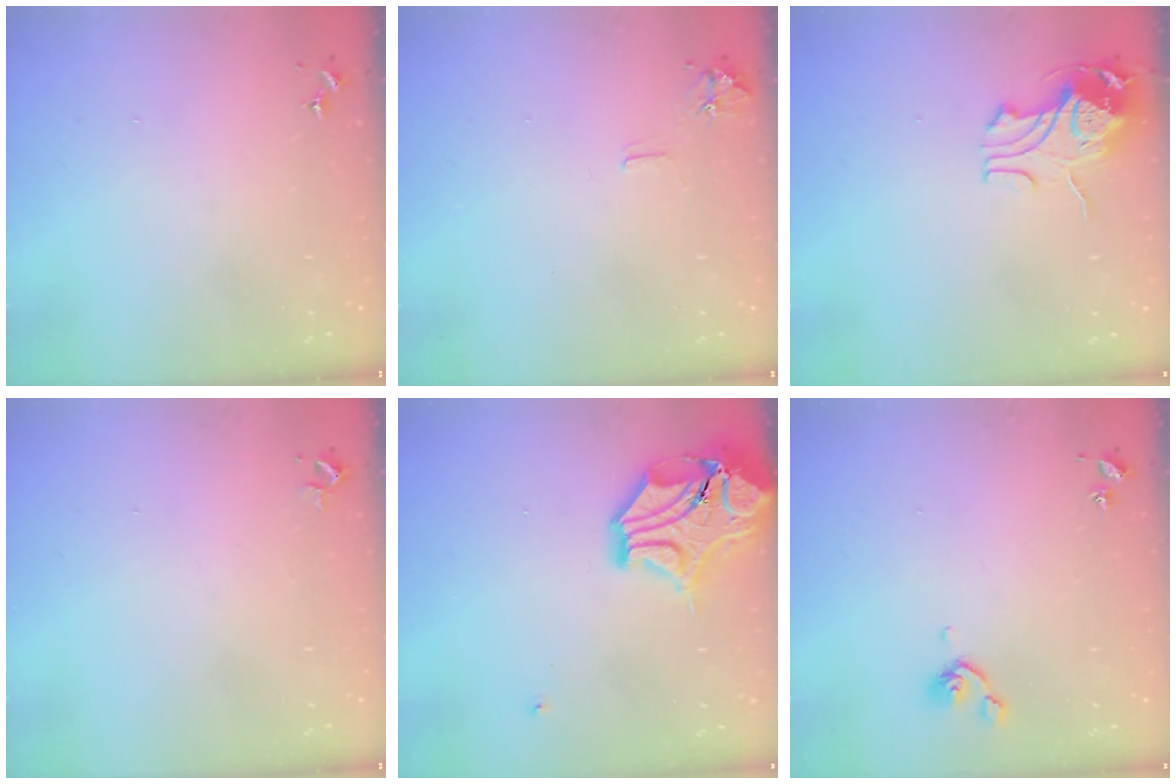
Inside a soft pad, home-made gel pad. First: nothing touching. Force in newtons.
{"total": 6.3, "press": 6.3, "slide": 0.8}
{"total": 9.3, "press": 9.3, "slide": 0.8}
{"total": 2.2, "press": 2.2, "slide": 0.3}
{"total": 16.3, "press": 16.1, "slide": 2.5}
{"total": 5.7, "press": 5.5, "slide": 1.5}